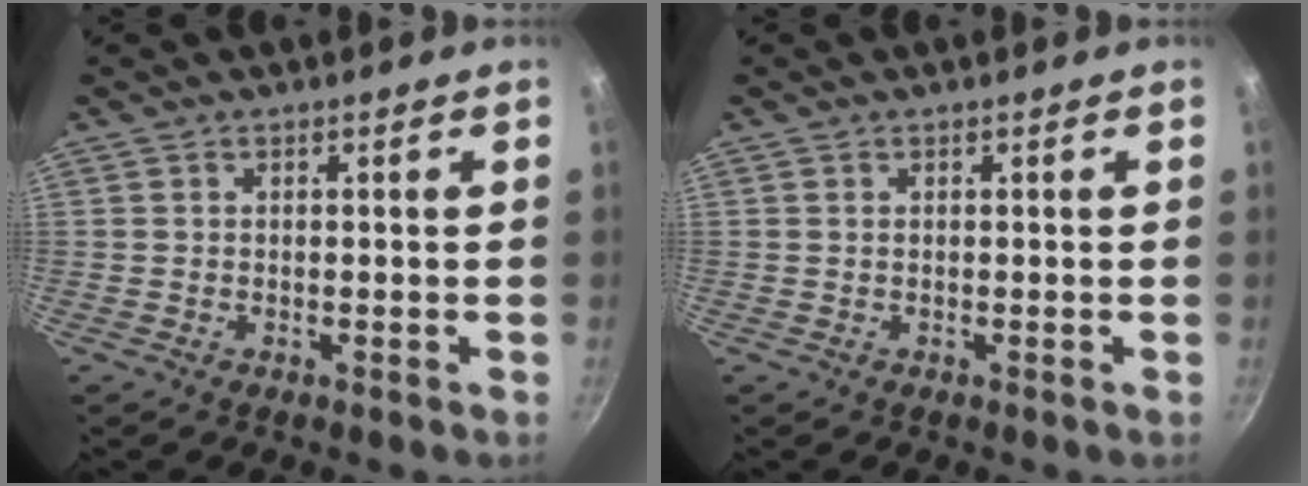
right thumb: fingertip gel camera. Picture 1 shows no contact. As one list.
[{"total": 0.0}]